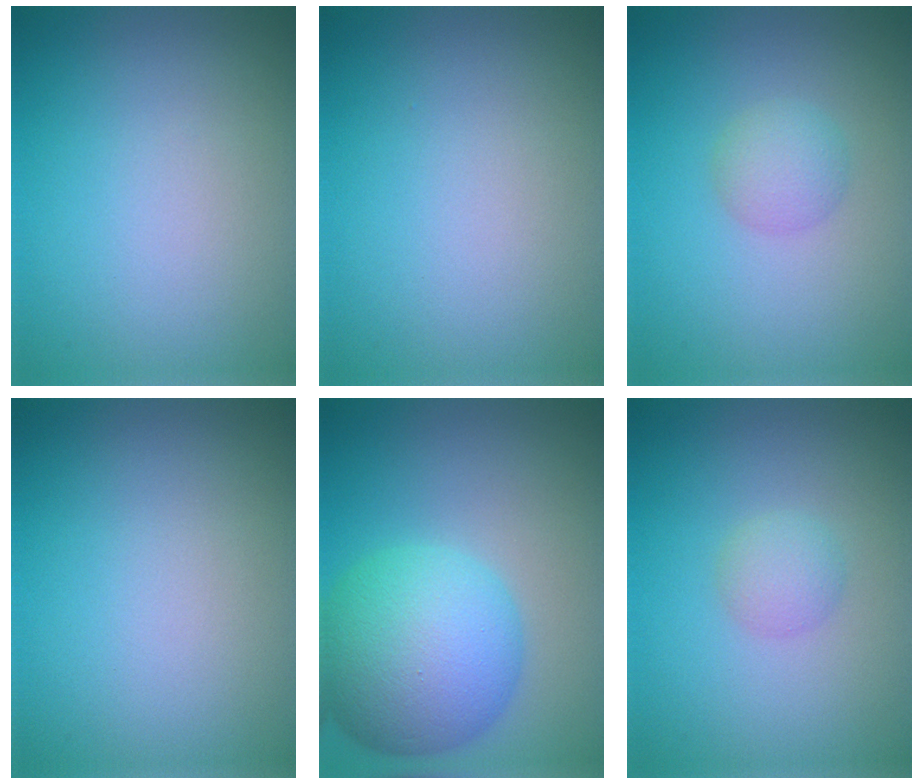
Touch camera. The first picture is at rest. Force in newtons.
{"total": 0.0}
{"total": 2.0, "press": 2.0, "slide": 0.1}
{"total": 0.0}
{"total": 9.7, "press": 9.7, "slide": 0.2}
{"total": 1.6, "press": 1.6, "slide": 0.0}